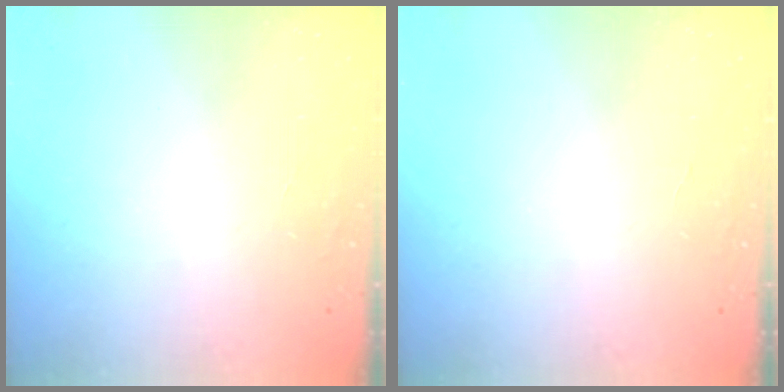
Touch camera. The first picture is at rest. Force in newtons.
{"total": 0.0}